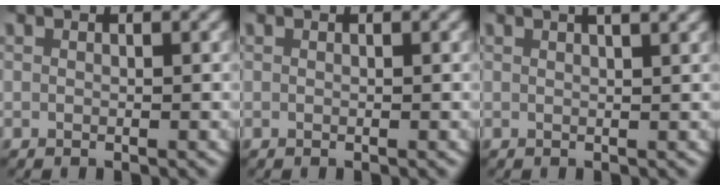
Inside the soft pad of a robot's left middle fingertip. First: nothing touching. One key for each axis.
{"total": 0.0}
{"total": 3.4, "fx": 2.1, "fy": 0.9, "fz": 2.5, "tx": -0.031, "ty": 0.016, "tz": 0.027}